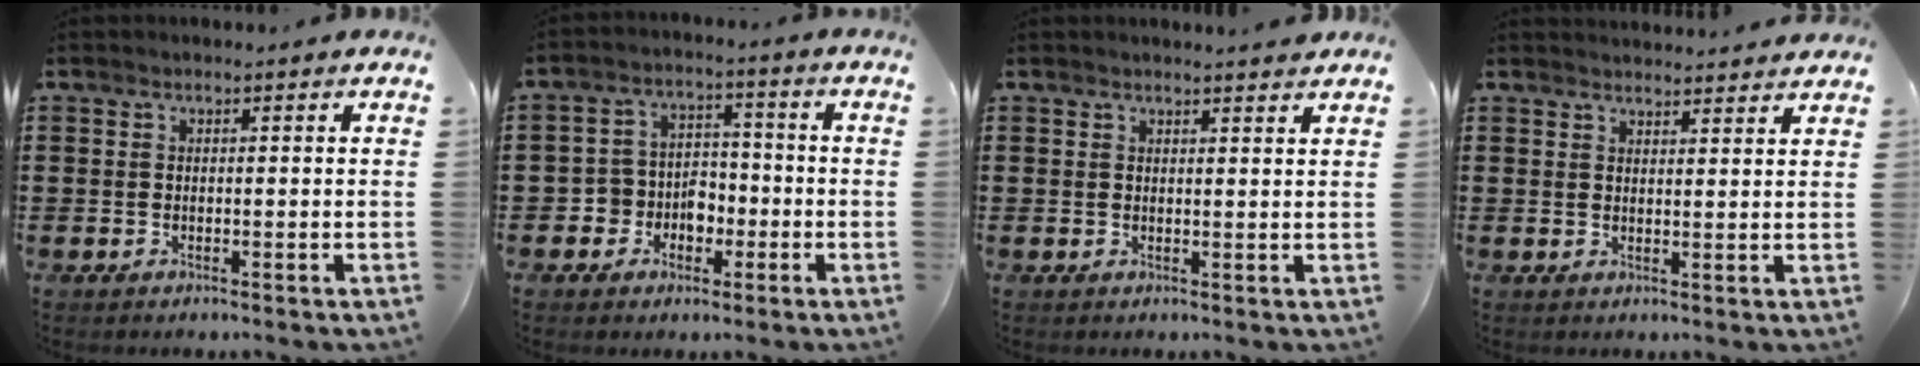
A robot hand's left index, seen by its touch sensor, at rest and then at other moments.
{"total": 5.0, "force": [-2.4, 4.2, 1.2], "torque": [-0.035, 0.013, -0.047]}
{"total": 1.9, "force": [1.8, -0.1, 0.5], "torque": [-0.013, -0.001, 0.035]}
{"total": 2.4, "force": [2.4, -0.1, -0.1], "torque": [-0.006, -0.007, 0.047]}